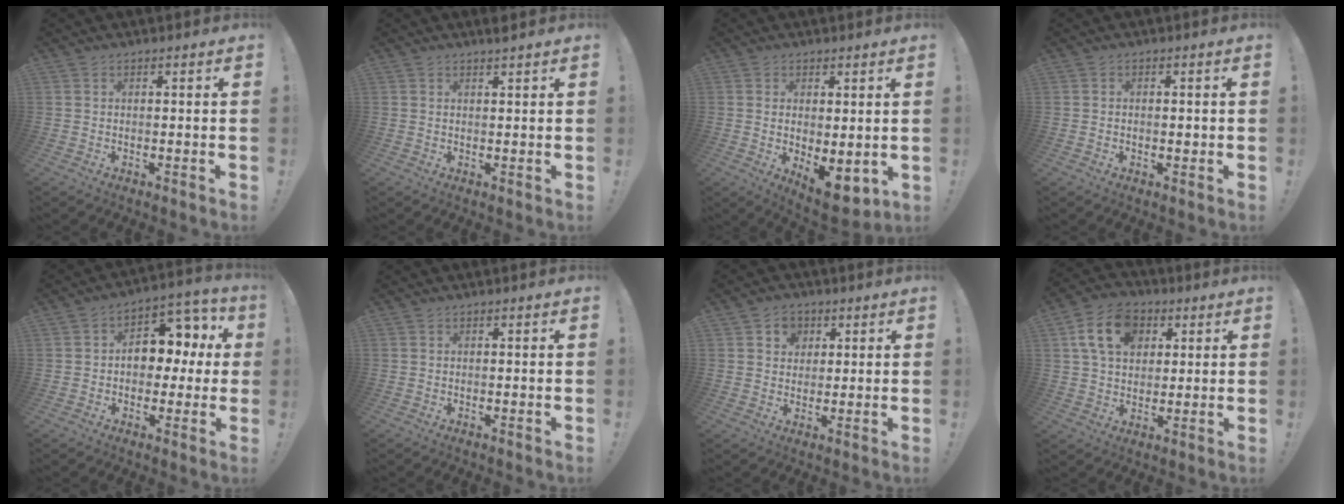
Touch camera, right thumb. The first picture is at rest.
{"total": 1.6, "force": [1.4, -0.2, 0.8], "torque": [-0.006, -0.010, 0.022]}
{"total": 6.7, "force": [-0.8, 3.5, 5.6], "torque": [-0.056, -0.009, -0.003]}
{"total": 1.1, "force": [-0.3, 0.8, 0.6], "torque": [-0.006, 0.003, -0.007]}
{"total": 10.4, "force": [0.6, 8.0, 6.7], "torque": [-0.089, 0.003, 0.016]}
{"total": 0.0}
{"total": 5.4, "force": [2.0, 4.9, 1.3], "torque": [-0.013, -0.008, 0.037]}
{"total": 14.3, "force": [5.2, 10.5, 8.1], "torque": [-0.126, -0.004, 0.102]}